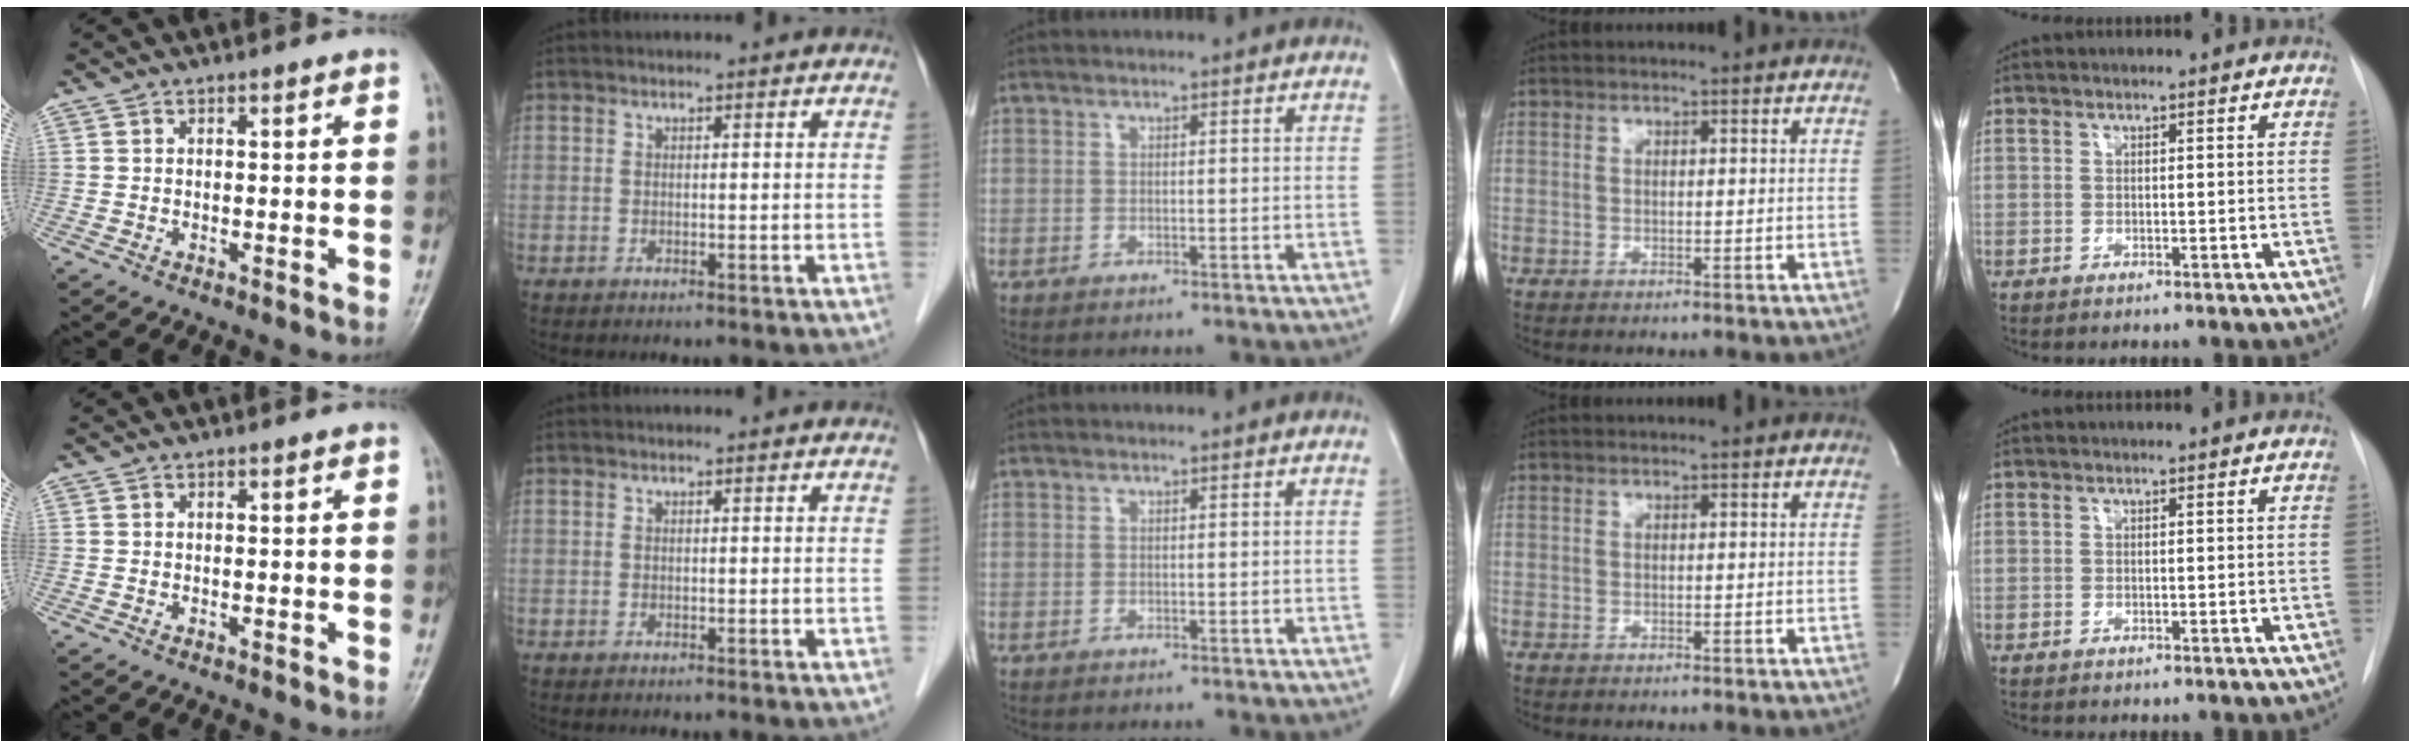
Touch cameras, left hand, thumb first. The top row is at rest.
{}